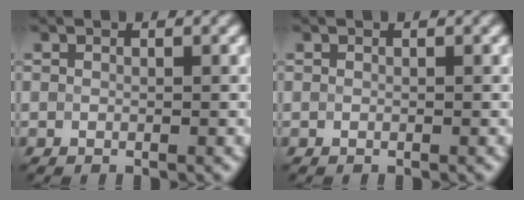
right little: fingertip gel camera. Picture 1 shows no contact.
{"total": 0.0}